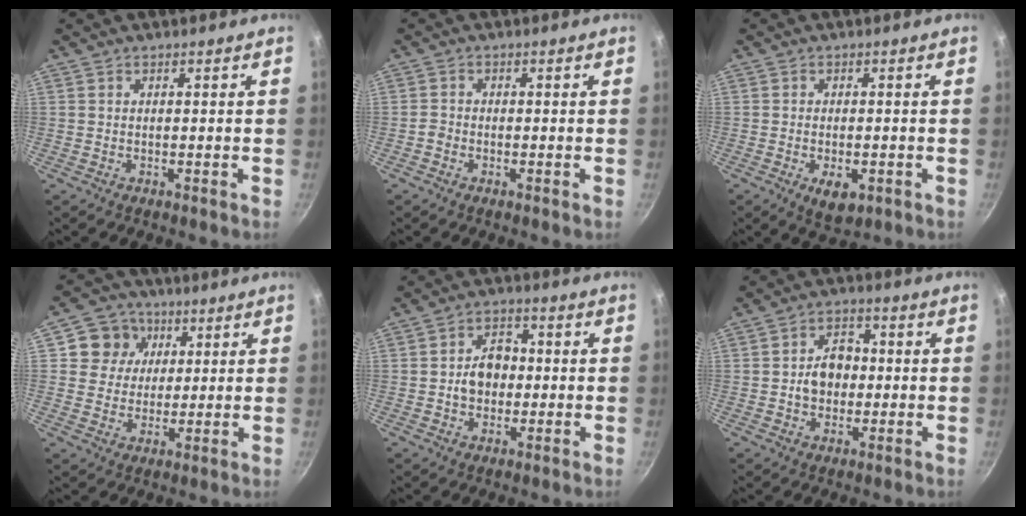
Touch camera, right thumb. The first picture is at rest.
{"total": 1.5, "force": [-0.9, 1.1, 0.5], "torque": [-0.009, 0.008, -0.021]}
{"total": 5.5, "force": [-1.9, 2.9, 4.2], "torque": [-0.055, 0.002, -0.021]}
{"total": 8.3, "force": [2.7, 7.5, 2.2], "torque": [-0.002, 0.001, 0.036]}
{"total": 6.8, "force": [-0.5, 5.4, 4.2], "torque": [-0.035, 0.015, -0.011]}
{"total": 6.9, "force": [-0.4, 5.4, 4.3], "torque": [-0.036, 0.015, -0.011]}